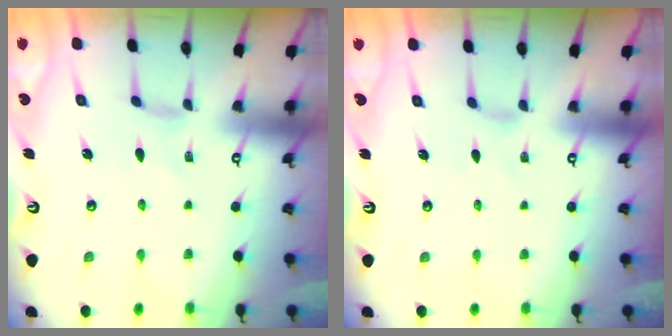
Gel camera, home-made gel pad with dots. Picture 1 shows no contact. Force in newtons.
{"total": 0.0}